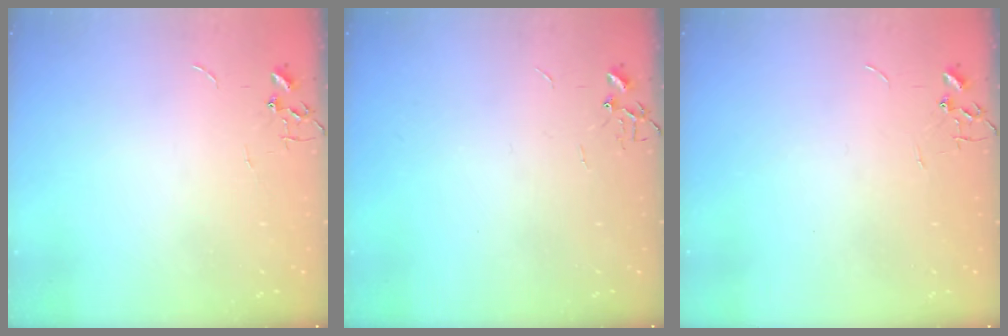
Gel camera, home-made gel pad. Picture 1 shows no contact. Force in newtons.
{"total": 0.0}
{"total": 0.0}